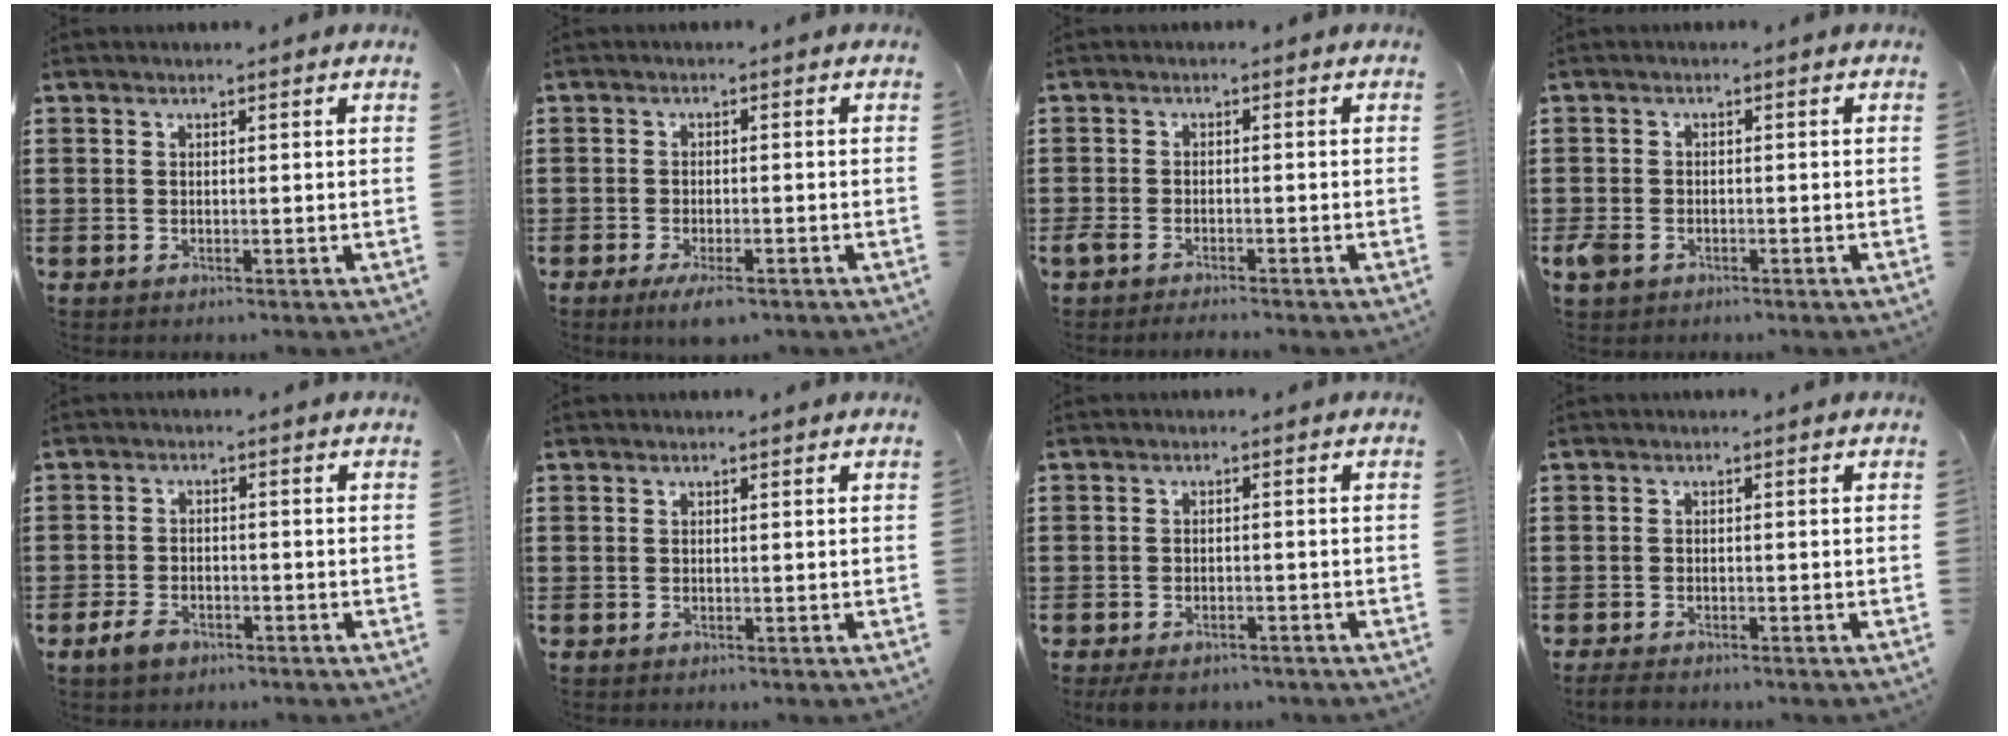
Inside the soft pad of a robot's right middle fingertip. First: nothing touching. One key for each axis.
{"total": 3.2, "fx": -2.1, "fy": 0.8, "fz": 2.3, "tx": -0.051, "ty": -0.005, "tz": -0.041}
{"total": 1.6, "fx": -1.4, "fy": 0.3, "fz": 0.8, "tx": -0.024, "ty": -0.003, "tz": -0.030}
{"total": 2.1, "fx": -1.2, "fy": 1.4, "fz": 1.1, "tx": -0.043, "ty": -0.007, "tz": -0.029}
{"total": 3.2, "fx": -2.1, "fy": 1.7, "fz": 1.7, "tx": -0.044, "ty": -0.002, "tz": -0.043}
{"total": 0.0}
{"total": 1.9, "fx": -1.6, "fy": 0.7, "fz": 0.6, "tx": -0.014, "ty": 0.002, "tz": -0.034}
{"total": 1.2, "fx": -1.1, "fy": 0.1, "fz": 0.3, "tx": -0.009, "ty": -0.002, "tz": -0.021}